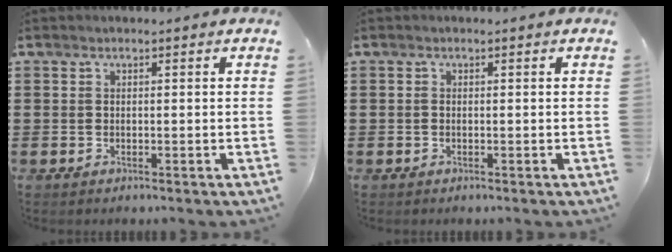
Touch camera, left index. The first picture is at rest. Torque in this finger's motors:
{"motor_torque": [0.06, 0.07, 0.03, 0.00]}